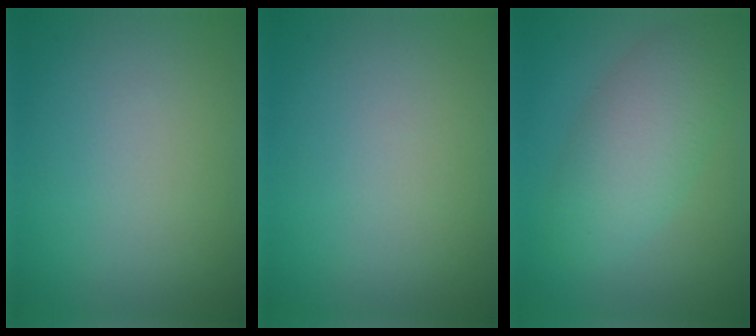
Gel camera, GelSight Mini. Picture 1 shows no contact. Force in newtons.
{"total": 0.0}
{"total": 5.4, "press": 5.4, "slide": 0.1}